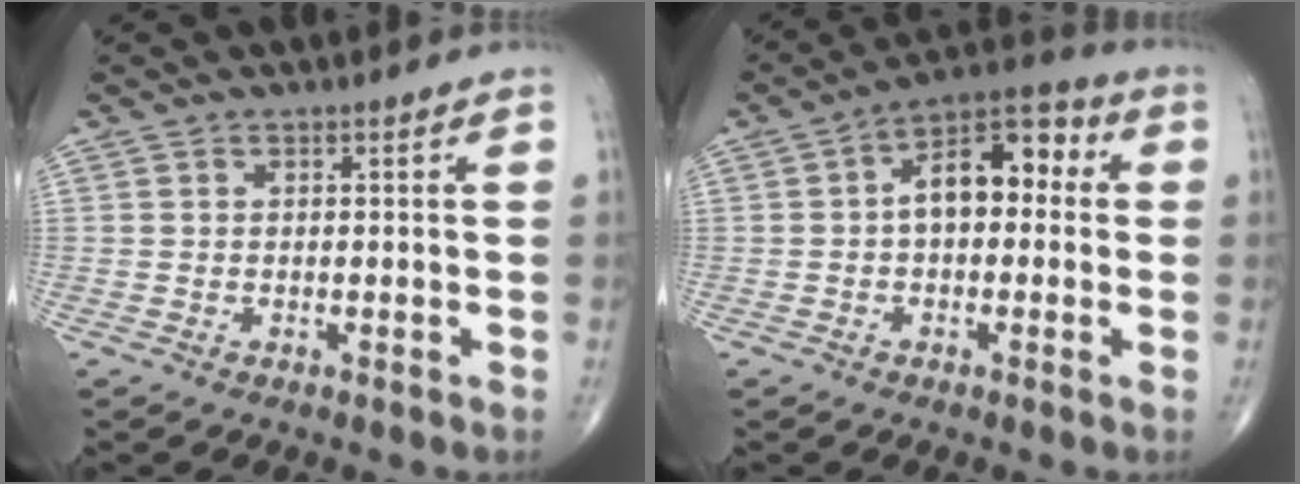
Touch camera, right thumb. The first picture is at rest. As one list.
[{"total": 11.1, "force": [0.9, 6.5, 8.9], "torque": [-0.113, 0.038, -0.001]}]